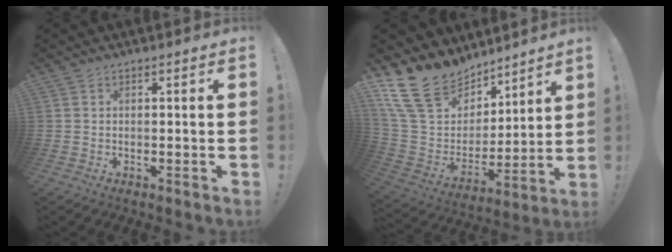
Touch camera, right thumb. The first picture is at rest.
{"total": 18.7, "force": [12.9, 11.6, 6.9], "torque": [-0.126, -0.082, 0.259]}